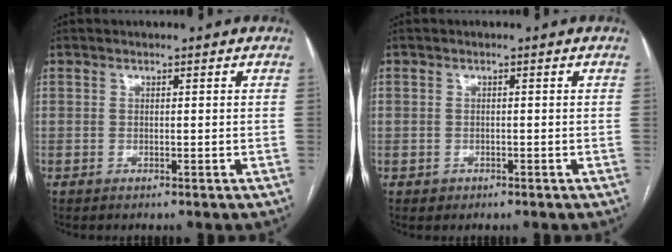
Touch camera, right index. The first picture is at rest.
{"total": 1.2, "force": [-0.4, 1.2, 0.0], "torque": [0.001, 0.006, -0.006]}